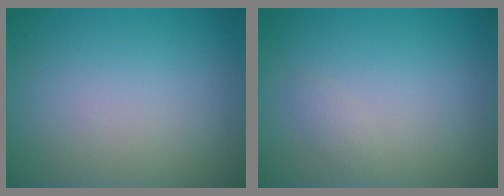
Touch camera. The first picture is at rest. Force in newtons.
{"total": 0.7, "press": 0.7, "slide": 0.0}